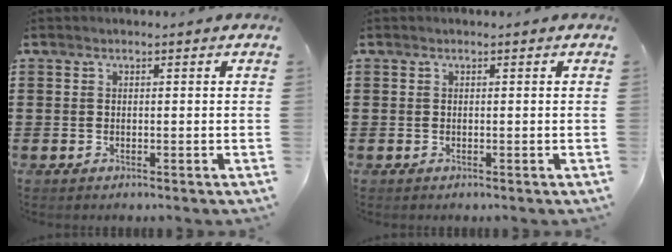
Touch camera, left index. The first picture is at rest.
{"total": 0.0}